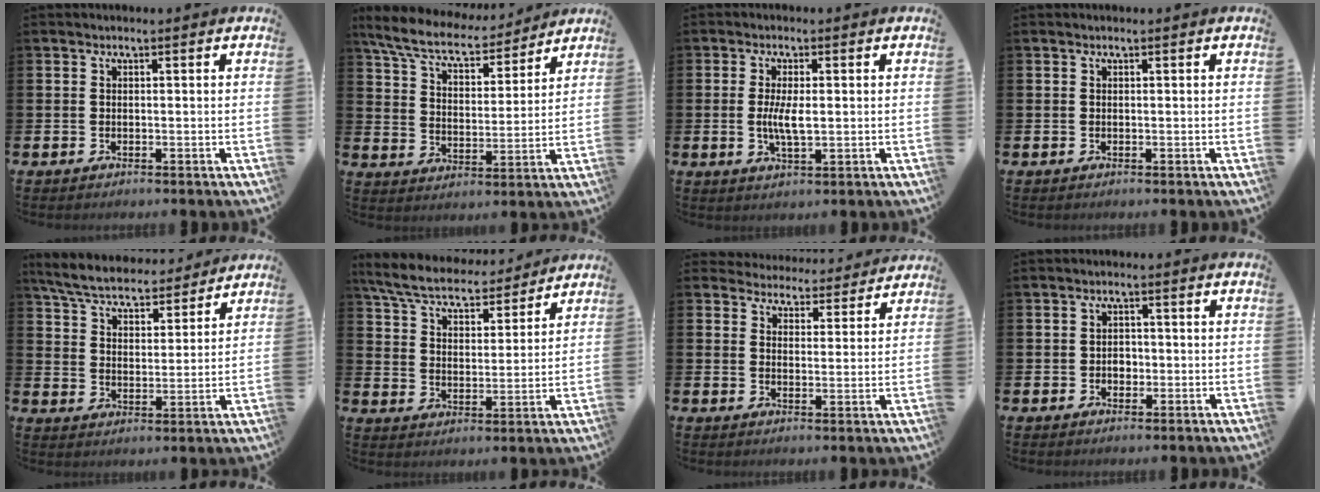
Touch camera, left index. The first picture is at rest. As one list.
[{"total": 8.2, "force": [7.4, 2.0, 2.8], "torque": [-0.094, -0.046, 0.131]}, {"total": 4.1, "force": [0.2, 1.4, 3.9], "torque": [-0.065, -0.001, 0.000]}, {"total": 0.0}, {"total": 6.6, "force": [6.3, 1.5, 1.5], "torque": [-0.062, -0.036, 0.111]}, {"total": 7.2, "force": [6.7, 1.8, 2.1], "torque": [-0.075, -0.038, 0.117]}, {"total": 4.1, "force": [4.0, 1.1, -0.2], "torque": [-0.015, -0.034, 0.069]}, {"total": 1.7, "force": [-0.3, 1.5, 0.9], "torque": [-0.001, -0.001, -0.013]}]